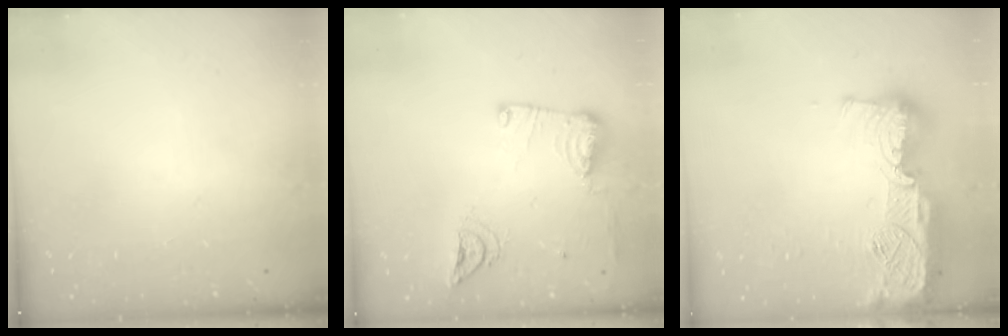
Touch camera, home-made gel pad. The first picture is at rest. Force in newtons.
{"total": 12.8, "press": 12.7, "slide": 1.6}
{"total": 19.4, "press": 19.0, "slide": 3.7}